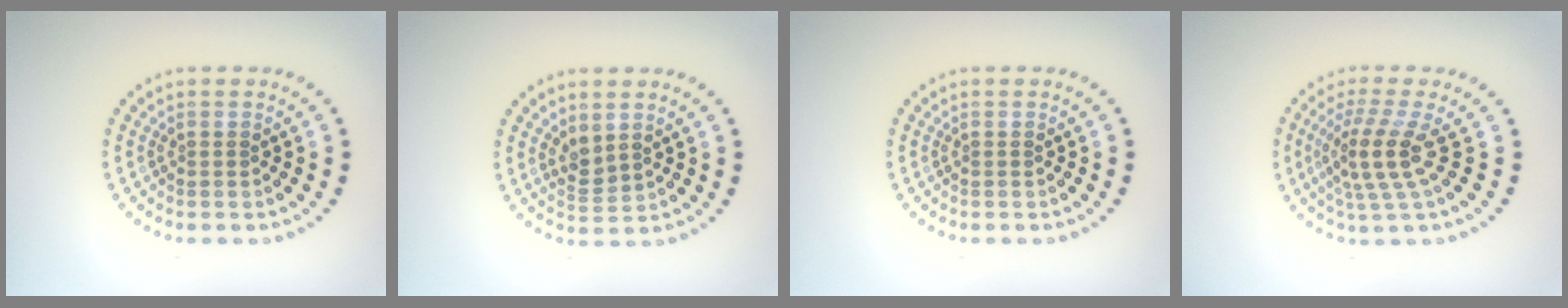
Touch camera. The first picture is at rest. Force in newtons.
{"total": 1.7, "press": 1.5, "slide": 0.8}
{"total": 0.0}
{"total": 3.8, "press": 2.8, "slide": 2.7}